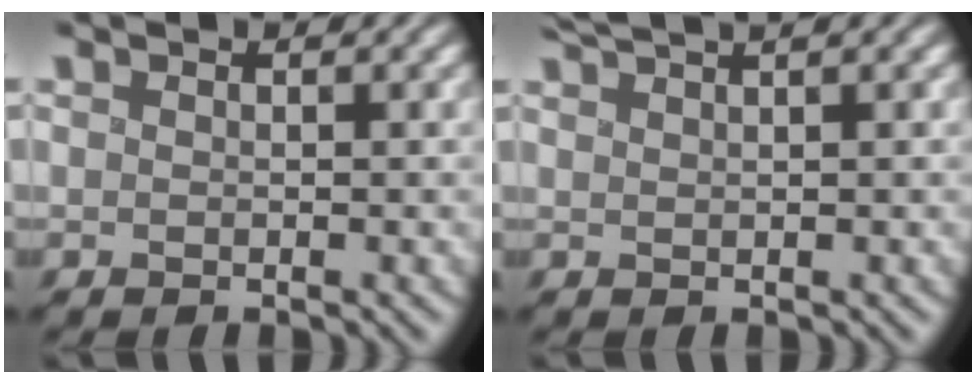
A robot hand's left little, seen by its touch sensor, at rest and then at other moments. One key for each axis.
{"total": 2.5, "fx": 2.3, "fy": -0.3, "fz": 1.0, "tx": -0.027, "ty": 0.017, "tz": 0.045}